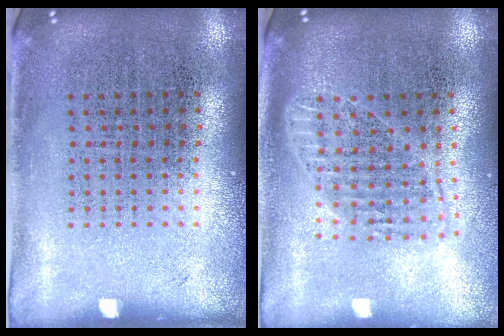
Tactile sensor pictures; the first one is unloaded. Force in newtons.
{"total": 1.7, "press": 1.5, "slide": 0.9}